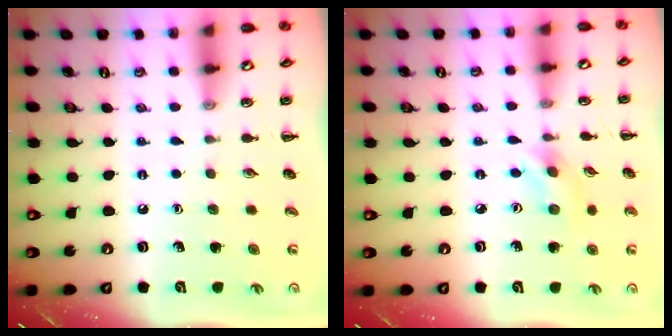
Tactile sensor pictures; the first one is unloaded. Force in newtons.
{"total": 2.7, "press": 2.6, "slide": 0.6}